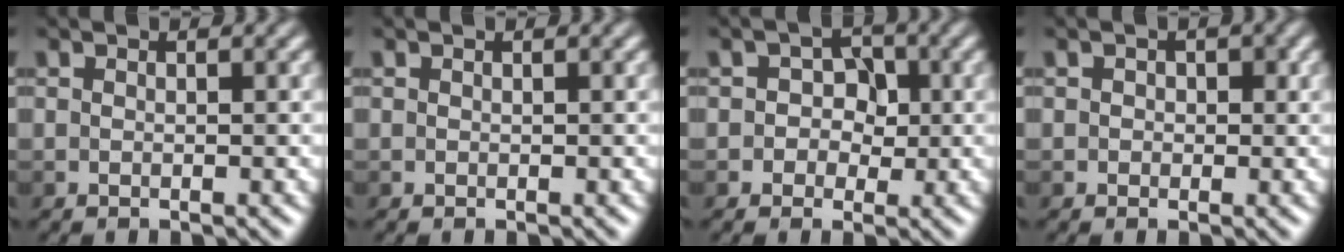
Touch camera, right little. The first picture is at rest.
{"total": 0.0}
{"total": 3.6, "force": [0.4, 3.3, 1.4], "torque": [0.010, 0.021, -0.014]}
{"total": 2.1, "force": [0.7, 1.8, 0.8], "torque": [0.011, 0.008, -0.006]}